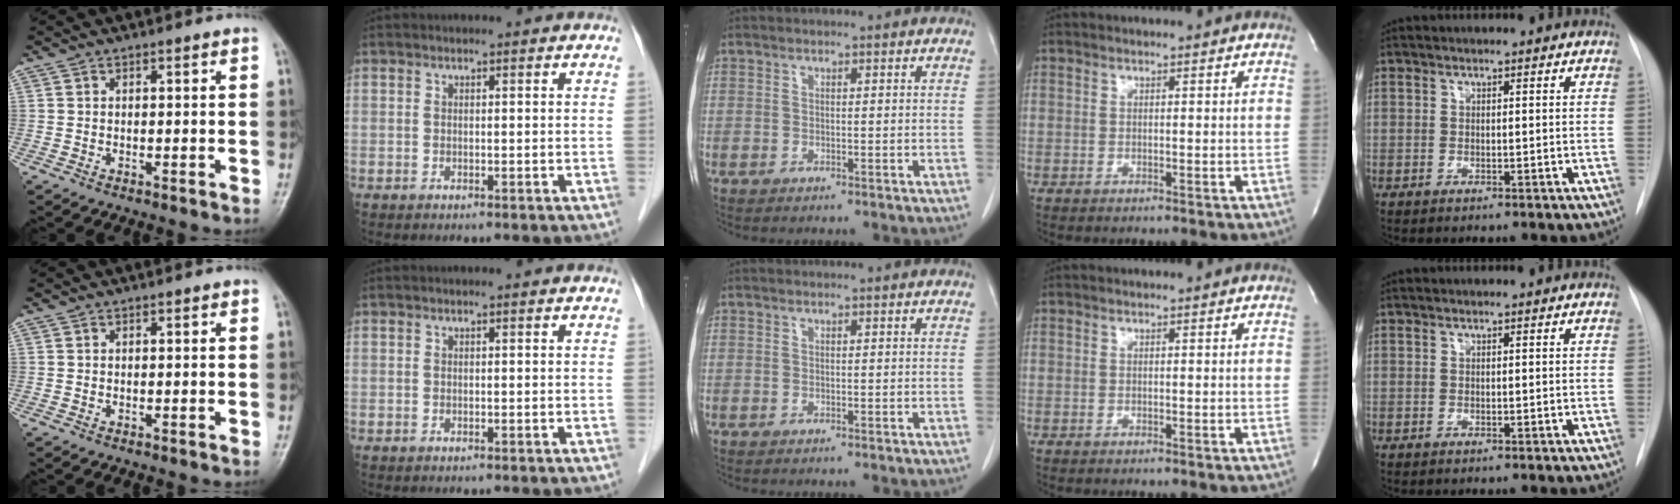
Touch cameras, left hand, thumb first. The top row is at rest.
{}